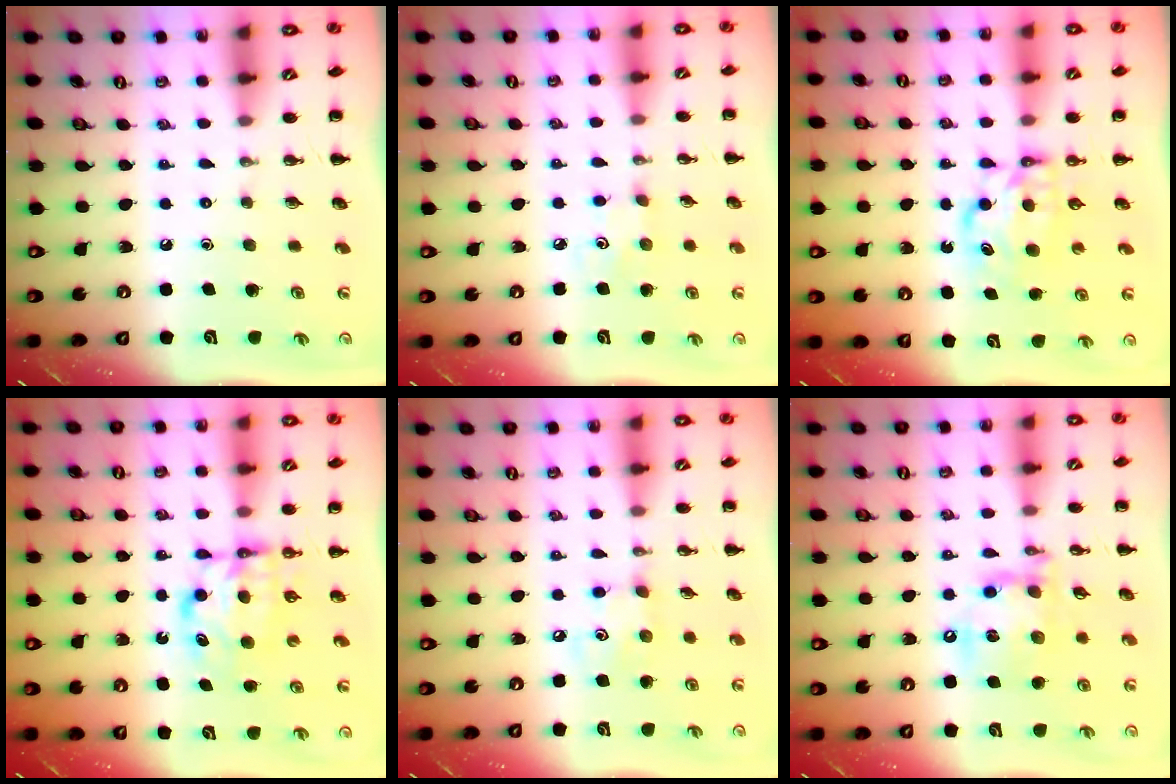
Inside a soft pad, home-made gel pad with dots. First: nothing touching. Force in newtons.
{"total": 2.5, "press": 2.4, "slide": 0.7}
{"total": 6.8, "press": 6.8, "slide": 0.2}
{"total": 6.4, "press": 6.4, "slide": 0.3}
{"total": 4.3, "press": 4.2, "slide": 0.5}
{"total": 15.6, "press": 15.5, "slide": 2.2}